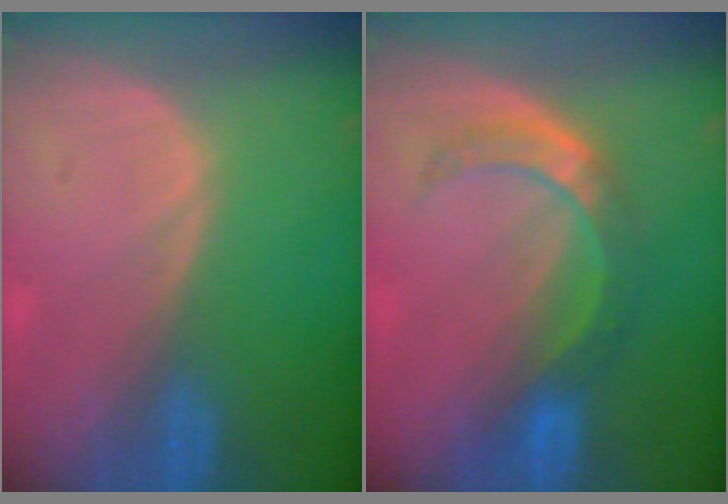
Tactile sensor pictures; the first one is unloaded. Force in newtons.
{"total": 5.7, "press": 5.7, "slide": 0.2}